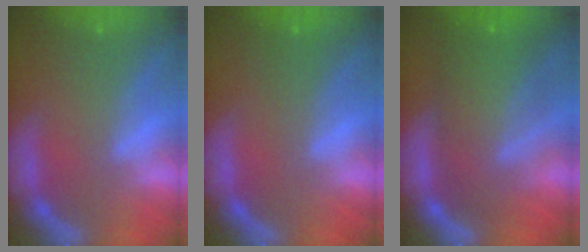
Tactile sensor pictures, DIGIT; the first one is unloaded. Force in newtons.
{"total": 1.0}
{"total": 9.5}